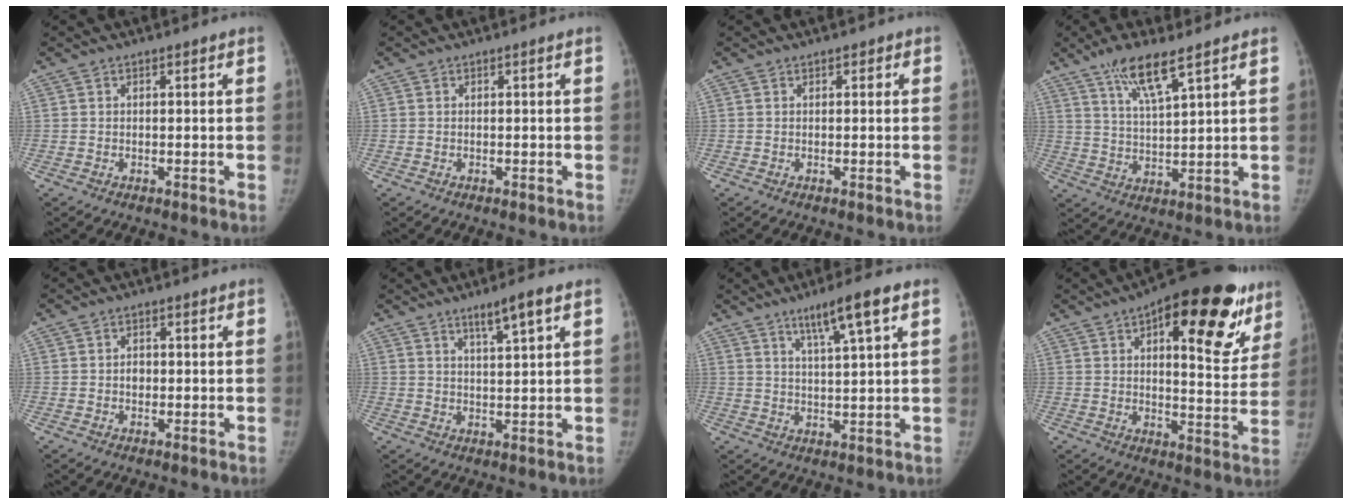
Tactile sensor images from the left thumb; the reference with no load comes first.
{"total": 0.0}
{"total": 1.0, "force": [0.5, 0.7, 0.4], "torque": [0.009, 0.000, 0.001]}
{"total": 9.0, "force": [5.9, 1.6, 6.6], "torque": [-0.124, -0.027, 0.117]}
{"total": 1.7, "force": [0.0, 1.4, 0.9], "torque": [-0.007, 0.003, -0.002]}
{"total": 5.3, "force": [3.3, 0.4, 4.2], "torque": [-0.070, -0.018, 0.057]}
{"total": 8.3, "force": [4.7, 0.6, 6.8], "torque": [-0.118, -0.016, 0.080]}
{"total": 25.1, "force": [13.0, 10.1, 19.0], "torque": [-0.209, -0.027, 0.177]}